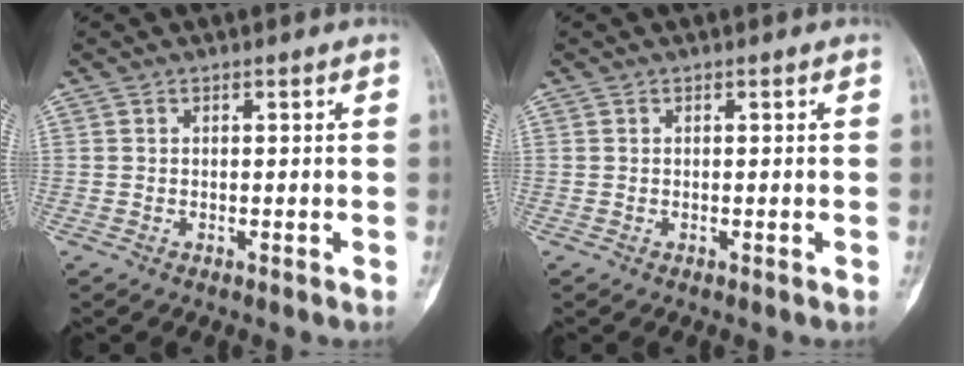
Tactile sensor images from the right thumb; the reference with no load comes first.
{"total": 0.0}